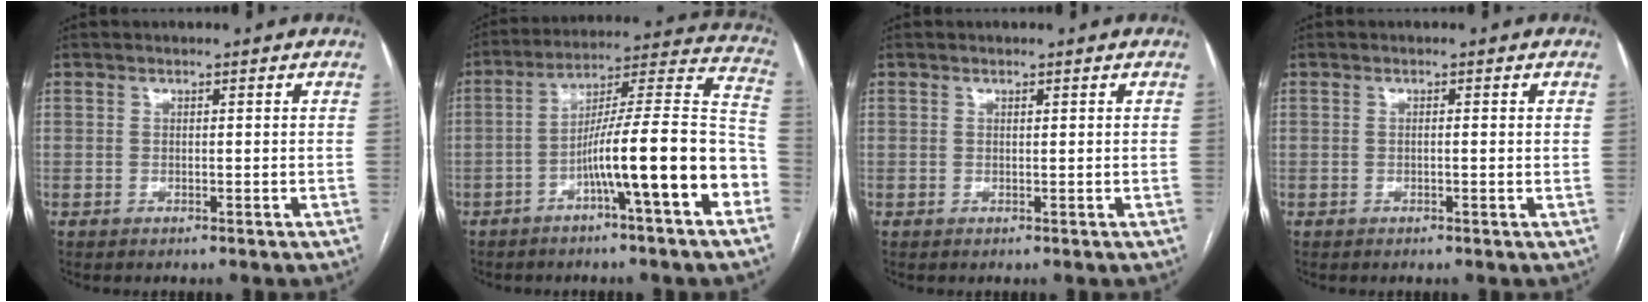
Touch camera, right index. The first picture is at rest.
{"total": 16.9, "force": [-6.4, 0.2, 15.6], "torque": [-0.234, 0.023, -0.104]}
{"total": 0.0}
{"total": 0.9, "force": [0.1, 0.0, 0.9], "torque": [-0.018, 0.002, 0.001]}